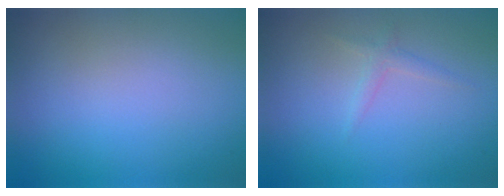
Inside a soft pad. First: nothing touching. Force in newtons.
{"total": 1.1, "press": 1.1, "slide": 0.0}